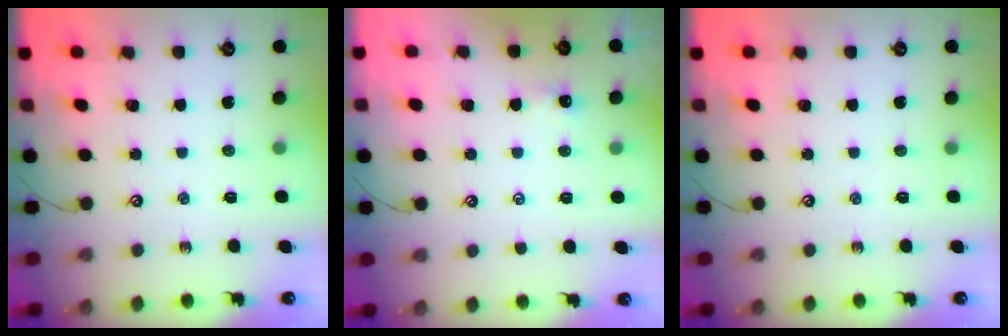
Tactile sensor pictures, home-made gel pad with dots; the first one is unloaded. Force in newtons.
{"total": 1.6, "press": 1.6, "slide": 0.2}
{"total": 0.0}